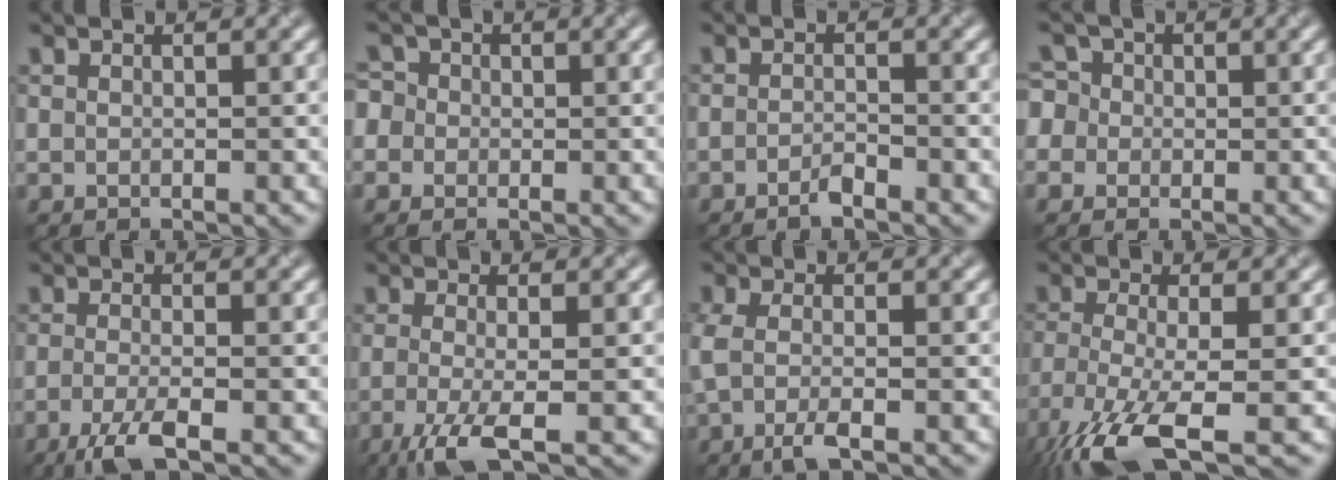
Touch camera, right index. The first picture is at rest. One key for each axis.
{"total": 2.8, "fx": -0.4, "fy": 2.6, "fz": 0.9, "tx": -0.020, "ty": 0.021, "tz": -0.031}
{"total": 1.0, "fx": -0.9, "fy": 0.0, "fz": 0.5, "tx": -0.014, "ty": 0.007, "tz": -0.020}
{"total": 3.8, "fx": -0.5, "fy": 3.6, "fz": 1.1, "tx": -0.032, "ty": 0.028, "tz": -0.034}
{"total": 3.2, "fx": -1.8, "fy": 0.6, "fz": 2.6, "tx": -0.057, "ty": -0.001, "tz": -0.044}
{"total": 4.3, "fx": -1.8, "fy": 0.9, "fz": 3.8, "tx": -0.077, "ty": -0.004, "tz": -0.044}
{"total": 2.5, "fx": -0.8, "fy": 0.7, "fz": 2.2, "tx": -0.068, "ty": -0.002, "tz": -0.022}
{"total": 9.2, "fx": -5.7, "fy": 2.4, "fz": 6.9, "tx": -0.164, "ty": -0.018, "tz": -0.107}